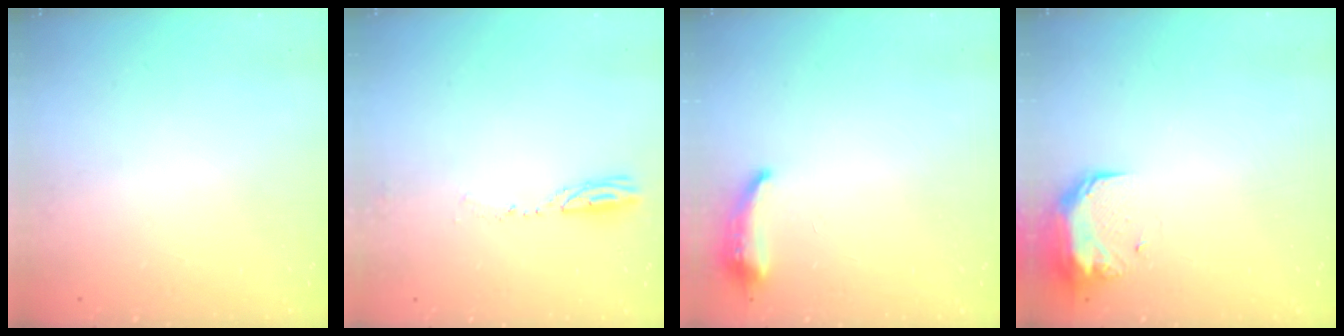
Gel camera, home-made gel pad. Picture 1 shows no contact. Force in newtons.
{"total": 3.5, "press": 3.4, "slide": 0.7}
{"total": 6.4, "press": 6.4, "slide": 0.8}
{"total": 9.0, "press": 8.7, "slide": 2.1}